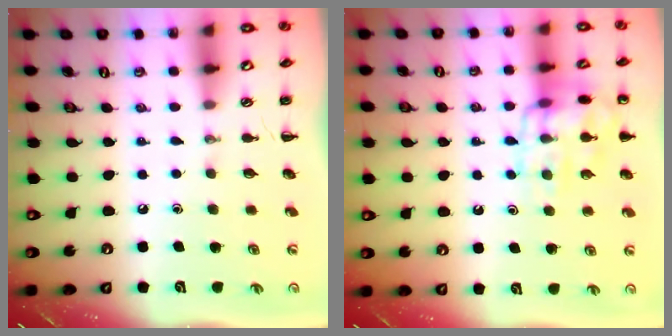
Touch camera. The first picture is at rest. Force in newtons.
{"total": 13.3, "press": 13.3, "slide": 1.3}